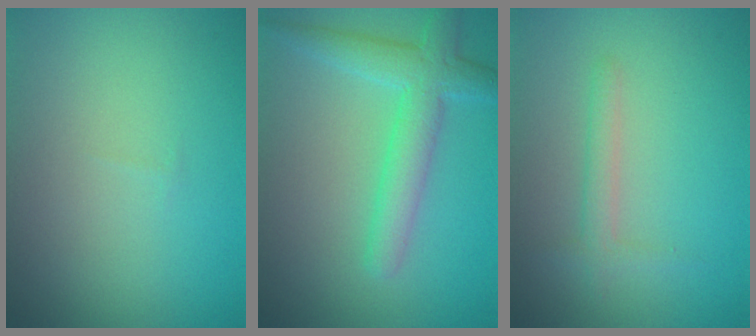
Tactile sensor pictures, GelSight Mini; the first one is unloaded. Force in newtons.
{"total": 4.1, "press": 4.0, "slide": 0.2}
{"total": 1.5, "press": 1.5, "slide": 0.0}